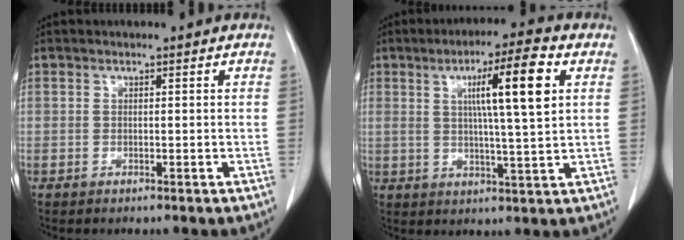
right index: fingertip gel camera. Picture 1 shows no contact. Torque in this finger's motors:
{"motor_torque": [1.56, 0.57, 0.65, 0.17]}